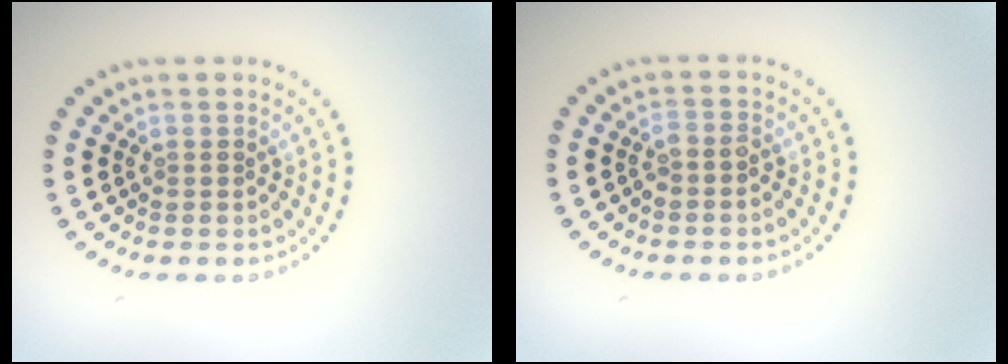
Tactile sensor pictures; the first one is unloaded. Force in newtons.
{"total": 1.0, "press": 0.8, "slide": 0.6}